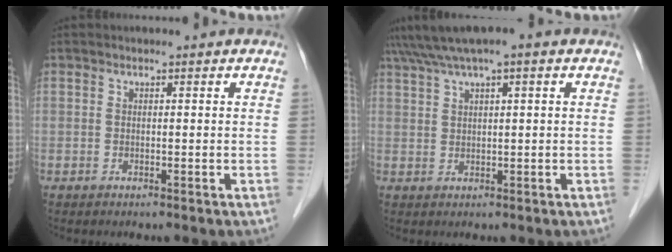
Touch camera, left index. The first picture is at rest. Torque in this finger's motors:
{"motor_torque": [-0.69, -1.14, -0.16, 0.21]}